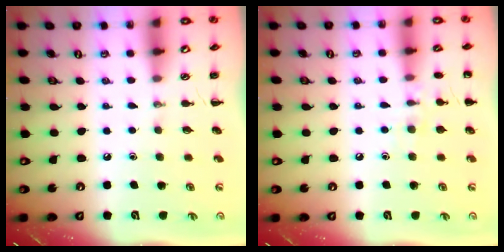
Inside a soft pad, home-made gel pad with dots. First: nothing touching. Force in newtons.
{"total": 8.2, "press": 7.9, "slide": 2.1}